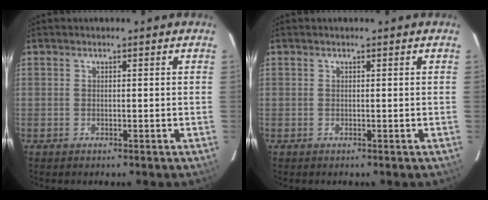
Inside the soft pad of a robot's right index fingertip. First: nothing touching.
{"total": 0.0}